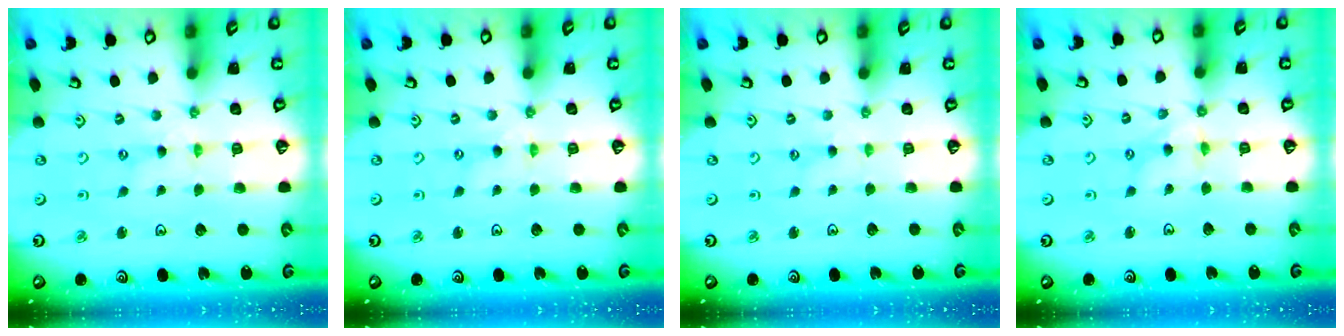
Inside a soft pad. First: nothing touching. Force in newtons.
{"total": 0.0}
{"total": 1.0, "press": 1.0, "slide": 0.3}
{"total": 5.0, "press": 4.9, "slide": 0.5}